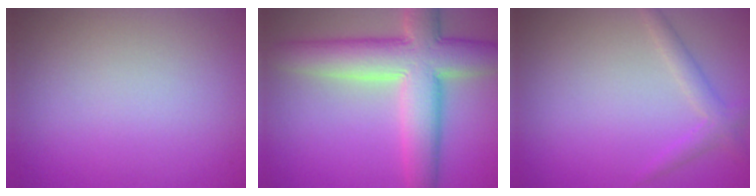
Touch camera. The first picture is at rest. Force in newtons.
{"total": 9.3, "press": 9.3, "slide": 0.7}
{"total": 1.9, "press": 1.9, "slide": 0.2}